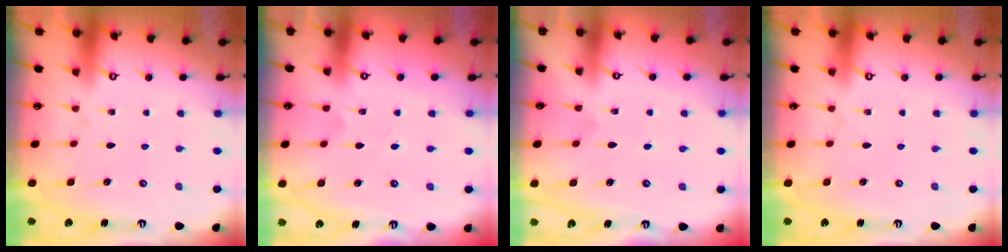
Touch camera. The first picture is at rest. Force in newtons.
{"total": 2.5, "press": 2.5, "slide": 0.3}
{"total": 3.0, "press": 3.0, "slide": 0.3}
{"total": 0.0}